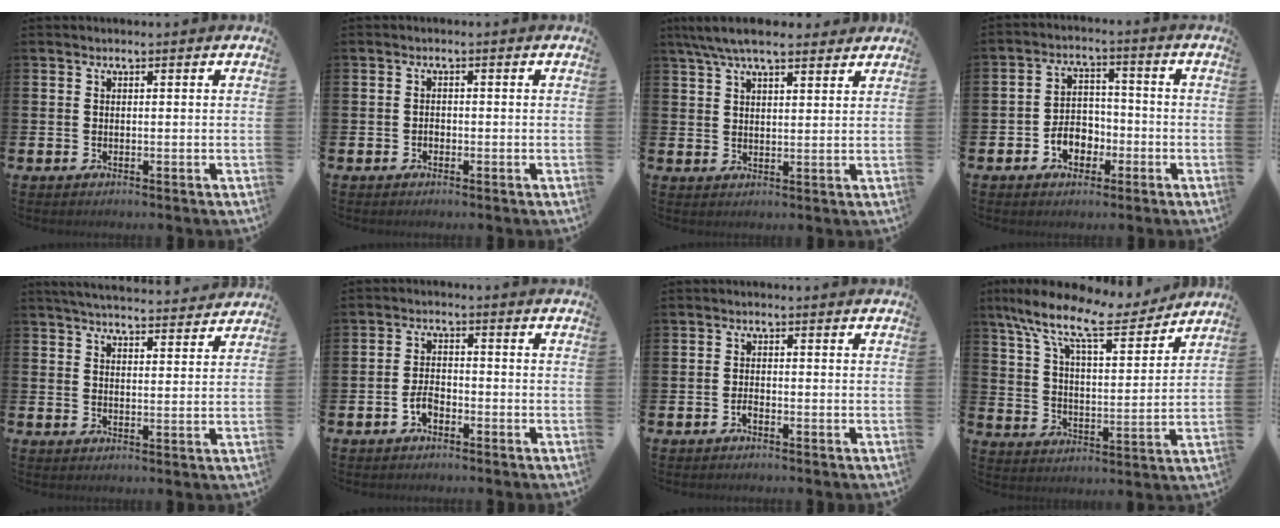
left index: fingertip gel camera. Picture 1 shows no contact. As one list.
[{"total": 1.0, "force": [-0.5, 0.7, 0.3], "torque": [-0.001, -0.001, -0.013]}, {"total": 6.4, "force": [5.6, 1.5, 2.8], "torque": [-0.061, -0.015, 0.102]}, {"total": 4.4, "force": [-2.1, 3.4, 1.9], "torque": [-0.027, 0.002, -0.048]}, {"total": 4.7, "force": [4.7, 0.4, 0.6], "torque": [-0.016, -0.030, 0.081]}, {"total": 2.5, "force": [-1.5, 1.4, 1.5], "torque": [-0.024, 0.002, -0.032]}, {"total": 1.0, "force": [-0.8, 0.3, 0.5], "torque": [-0.013, -0.003, -0.014]}, {"total": 11.3, "force": [9.3, 3.2, 5.5], "torque": [-0.131, -0.056, 0.155]}]